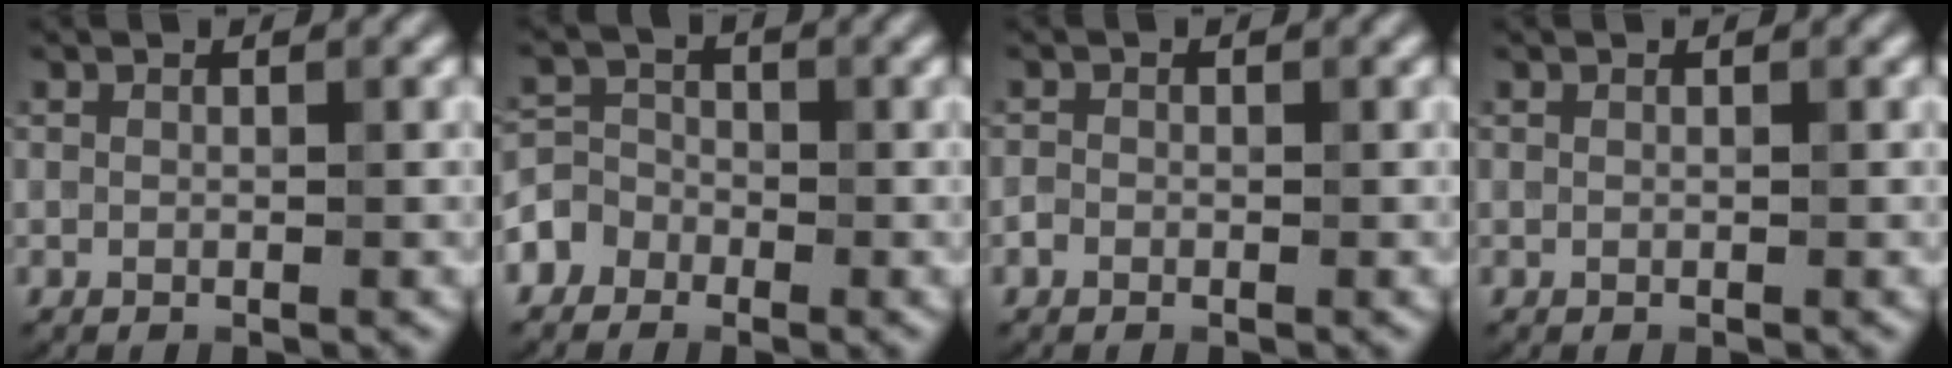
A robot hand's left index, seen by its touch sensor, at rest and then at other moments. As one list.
[{"total": 3.1, "force": [-2.0, 2.3, 0.3], "torque": [0.018, 0.001, -0.043]}, {"total": 0.7, "force": [-0.4, 0.5, 0.1], "torque": [0.000, -0.001, -0.010]}, {"total": 0.0}]